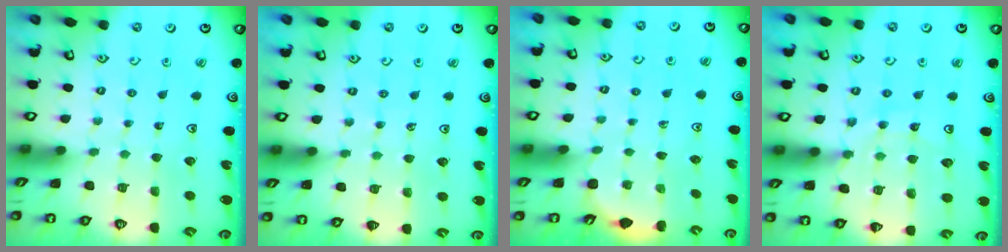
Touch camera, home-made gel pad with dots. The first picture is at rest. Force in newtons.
{"total": 4.1, "press": 3.7, "slide": 1.8}
{"total": 2.3, "press": 1.8, "slide": 1.4}
{"total": 12.5, "press": 12.2, "slide": 2.6}